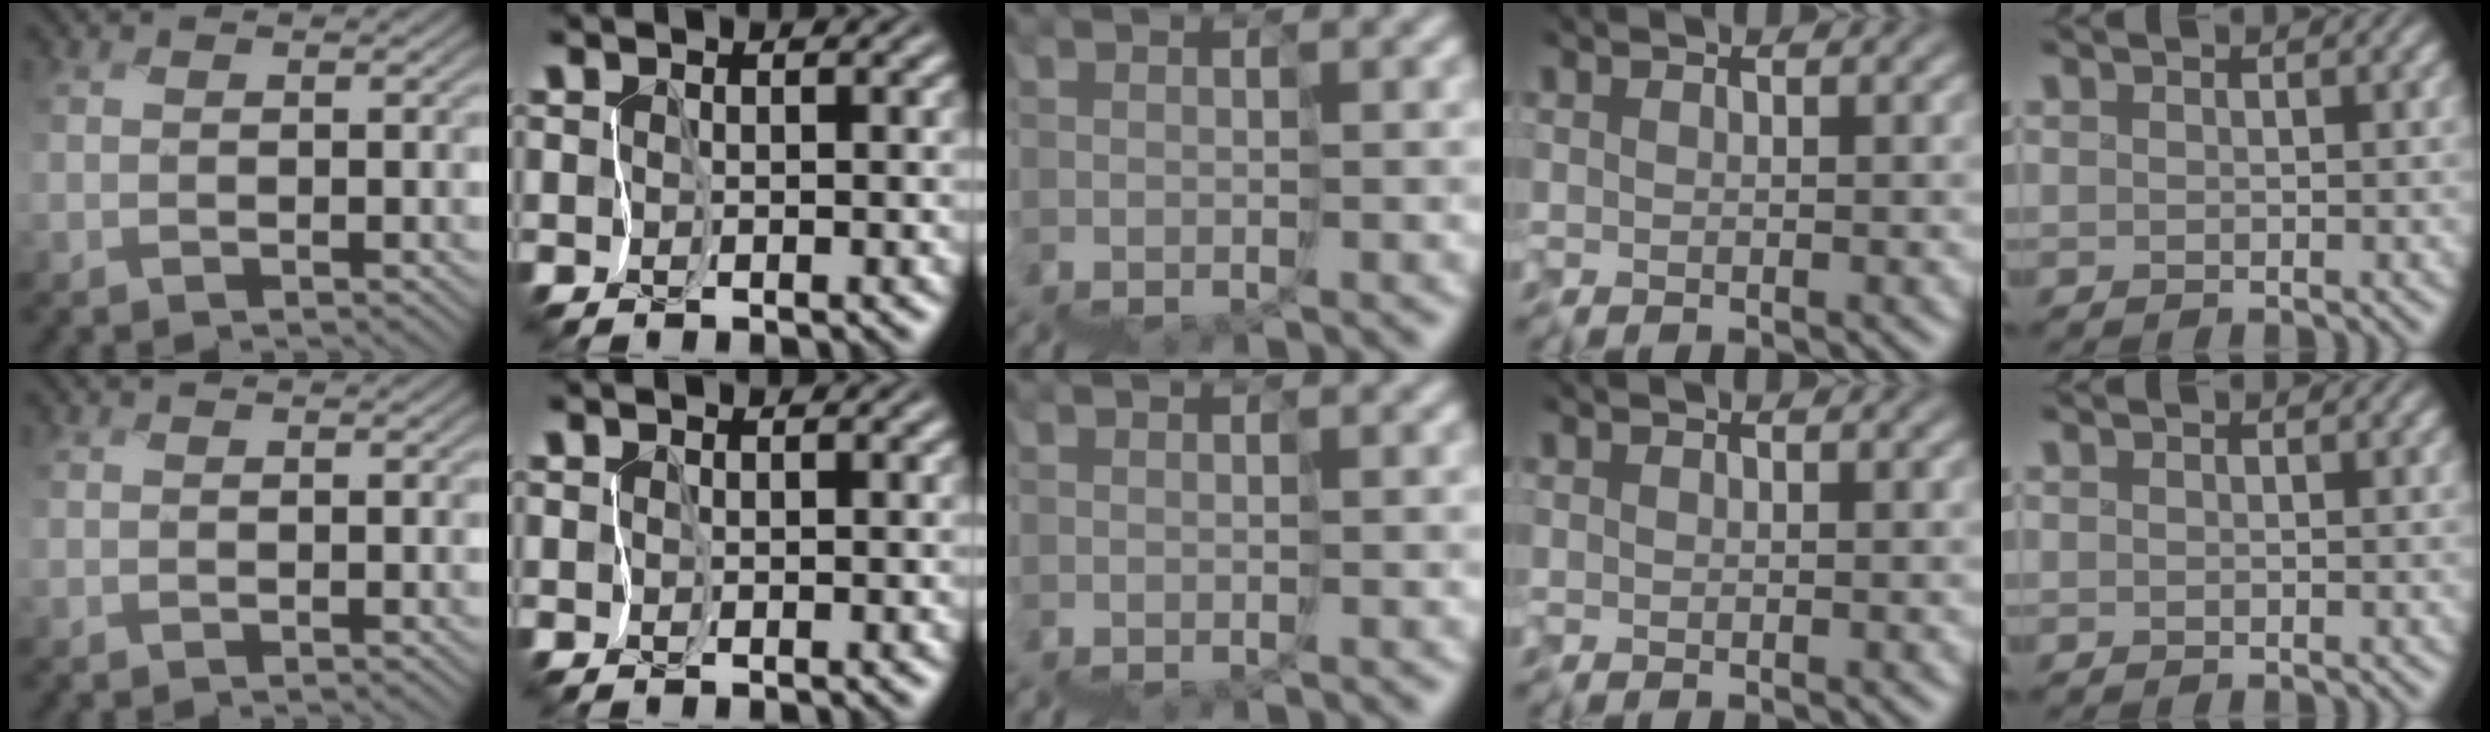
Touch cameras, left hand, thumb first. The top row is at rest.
{}